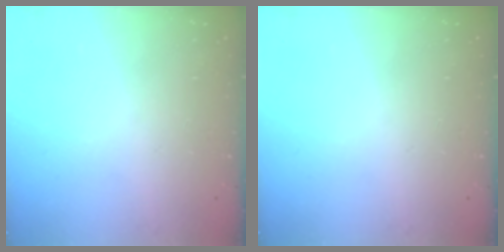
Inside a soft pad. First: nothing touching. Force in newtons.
{"total": 0.0}